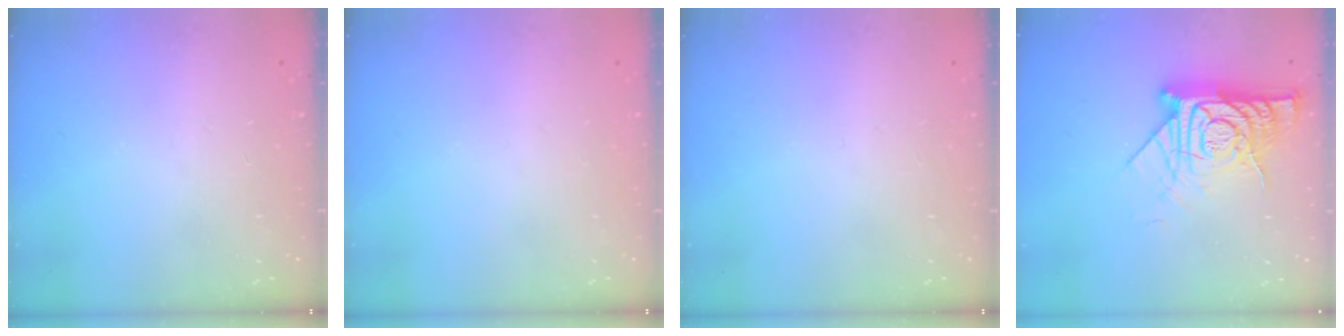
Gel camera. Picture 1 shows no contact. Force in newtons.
{"total": 0.0}
{"total": 0.0}
{"total": 14.9, "press": 14.9, "slide": 1.5}